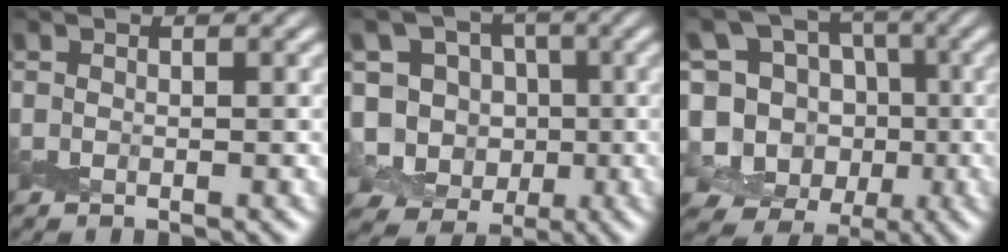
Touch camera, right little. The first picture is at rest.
{"total": 9.0, "force": [-1.1, 8.2, 3.5], "torque": [-0.060, 0.012, -0.045]}
{"total": 13.8, "force": [-2.4, 13.1, 3.8], "torque": [-0.125, 0.018, -0.037]}